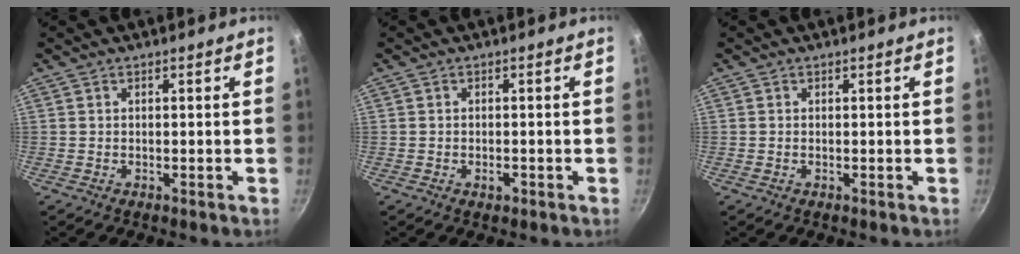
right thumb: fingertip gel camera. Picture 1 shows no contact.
{"total": 1.5, "force": [-0.7, 0.9, 1.0], "torque": [-0.012, 0.005, -0.011]}
{"total": 0.0}